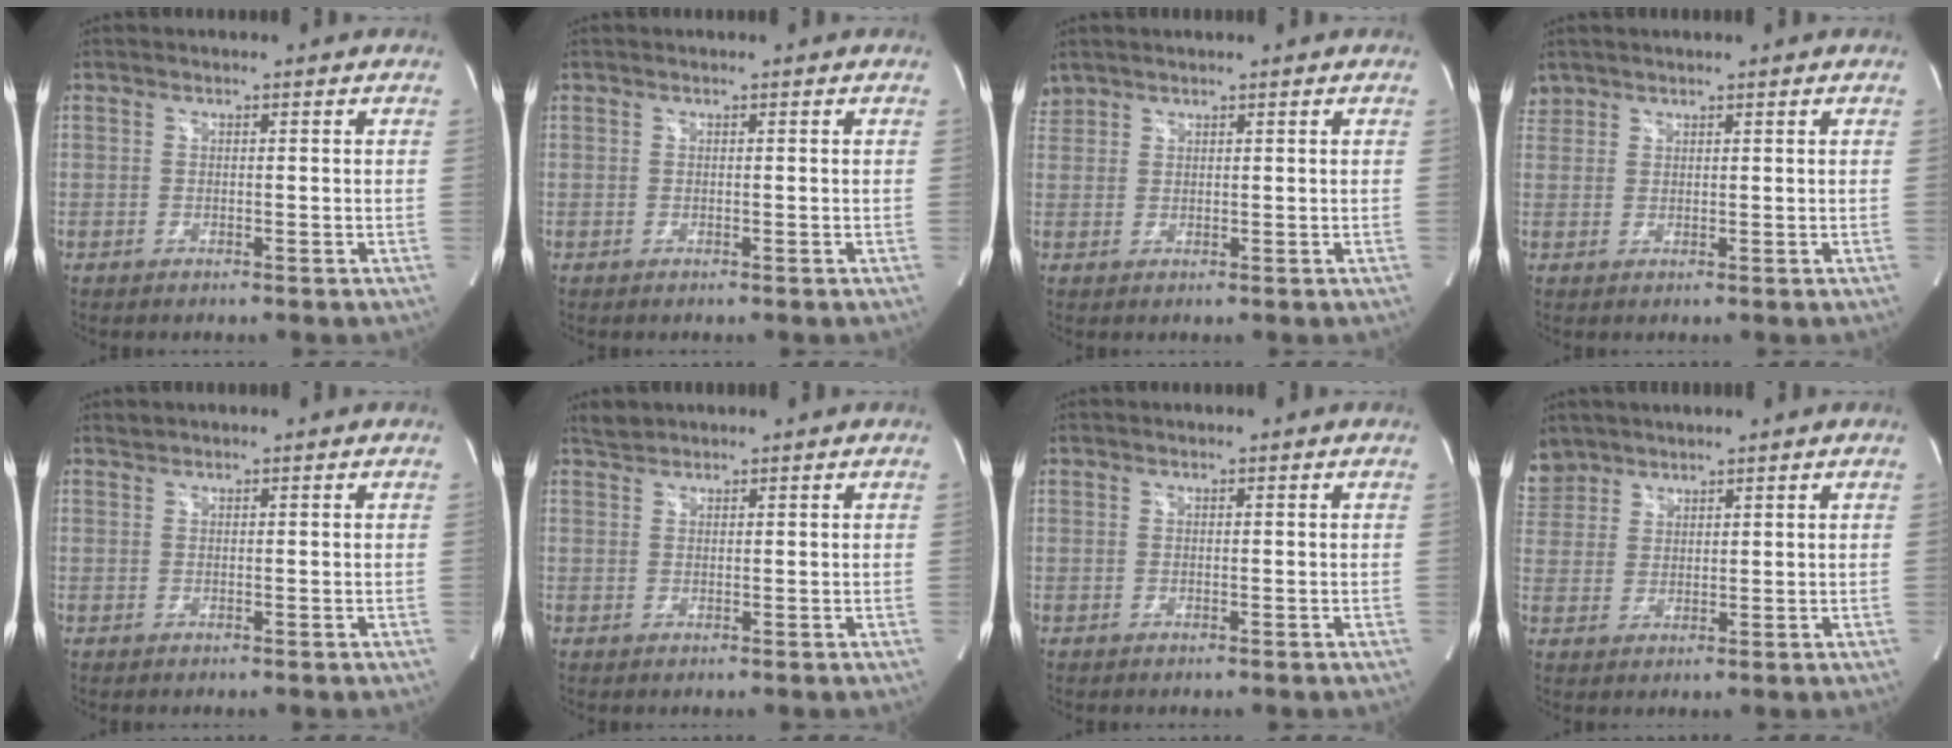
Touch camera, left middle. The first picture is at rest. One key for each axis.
{"total": 0.0}
{"total": 2.0, "fx": 1.8, "fy": 0.7, "fz": -0.1, "tx": -0.003, "ty": 0.014, "tz": 0.038}
{"total": 2.1, "fx": 1.8, "fy": 1.1, "fz": -0.2, "tx": 0.003, "ty": 0.012, "tz": 0.035}
{"total": 0.6, "fx": 0.6, "fy": -0.1, "fz": -0.1, "tx": -0.004, "ty": 0.004, "tz": 0.014}
{"total": 1.5, "fx": 1.5, "fy": 0.4, "fz": -0.1, "tx": -0.002, "ty": 0.007, "tz": 0.029}
{"total": 0.0}
{"total": 6.4, "fx": 5.3, "fy": 3.6, "fz": 0.3, "tx": -0.011, "ty": 0.013, "tz": 0.113}